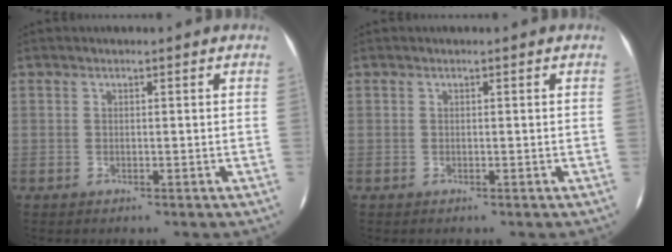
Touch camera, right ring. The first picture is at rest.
{"total": 0.0}